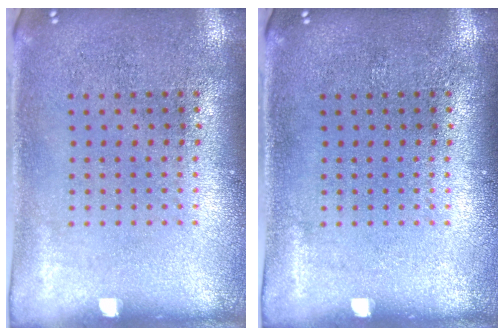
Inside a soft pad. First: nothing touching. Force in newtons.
{"total": 0.0}